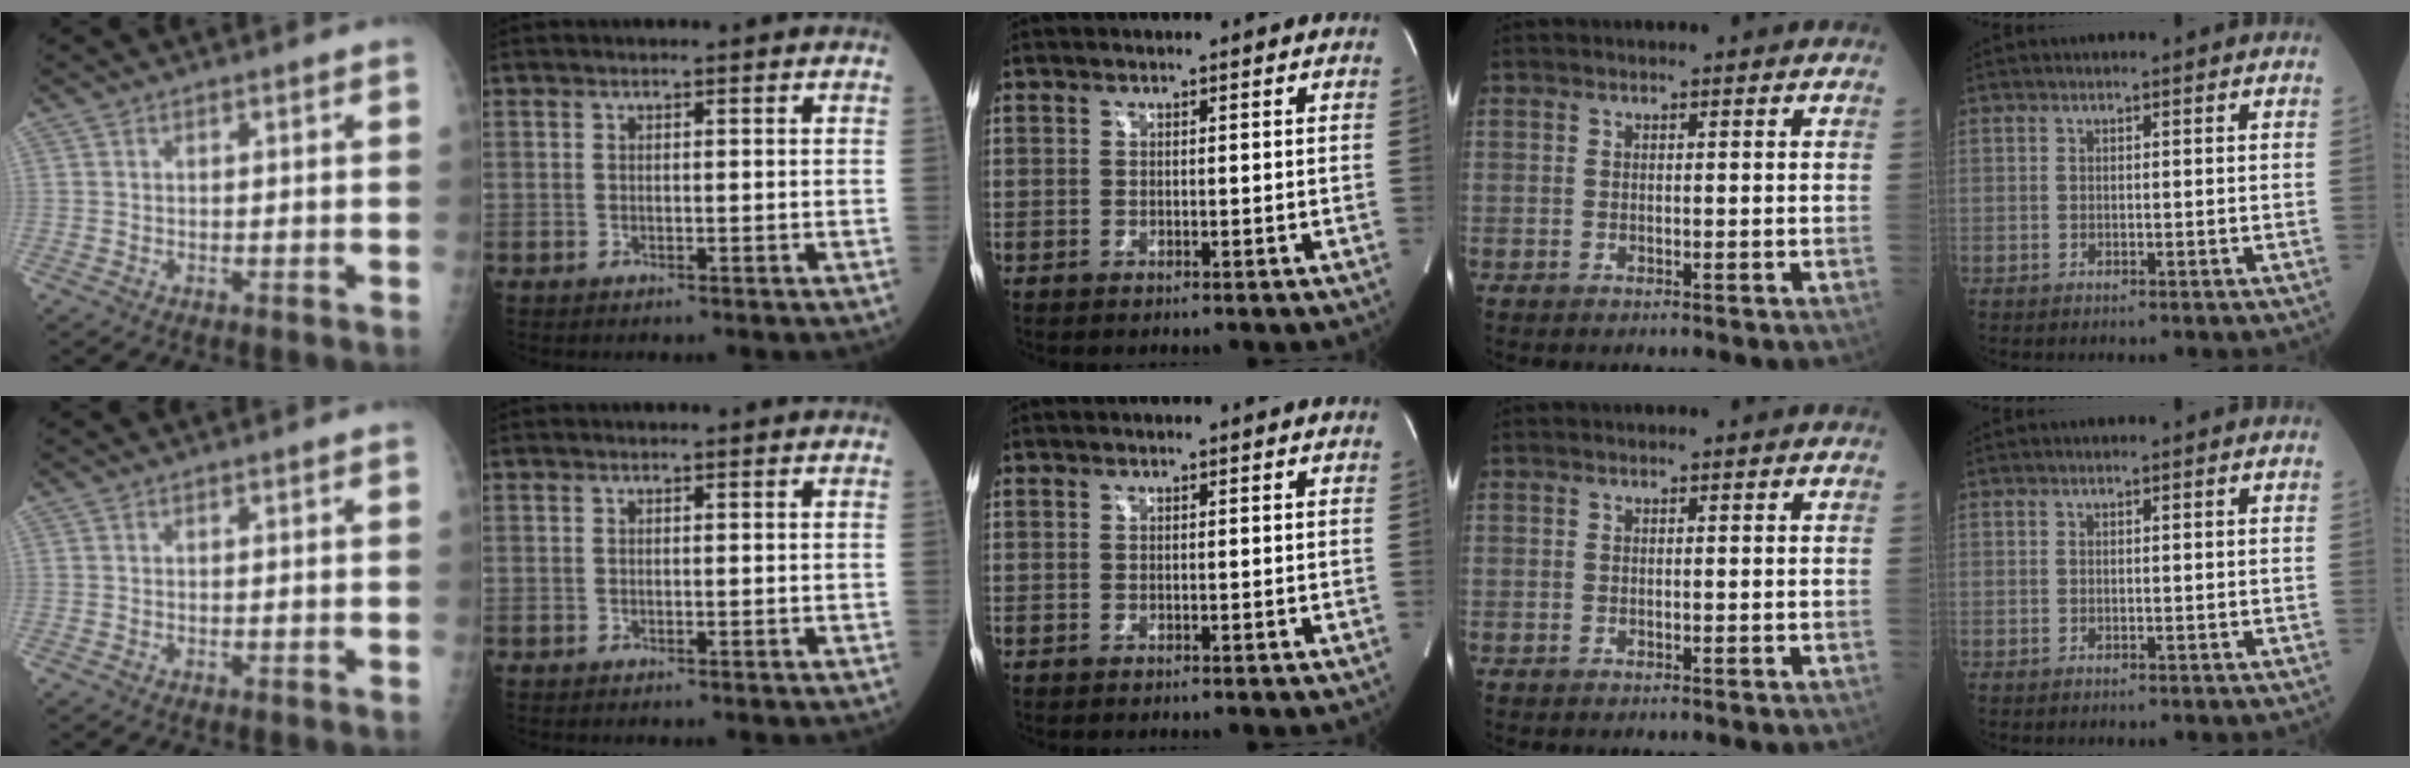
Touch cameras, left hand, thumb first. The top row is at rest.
{}